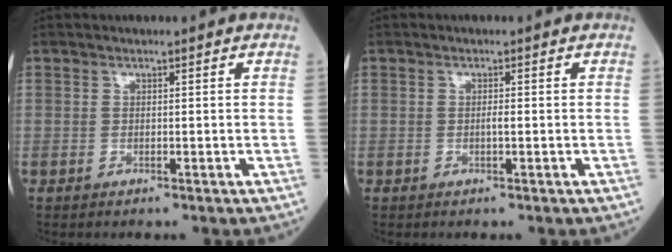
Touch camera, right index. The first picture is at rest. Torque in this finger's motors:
{"motor_torque": [0.42, 0.03, 0.17, 0.04]}